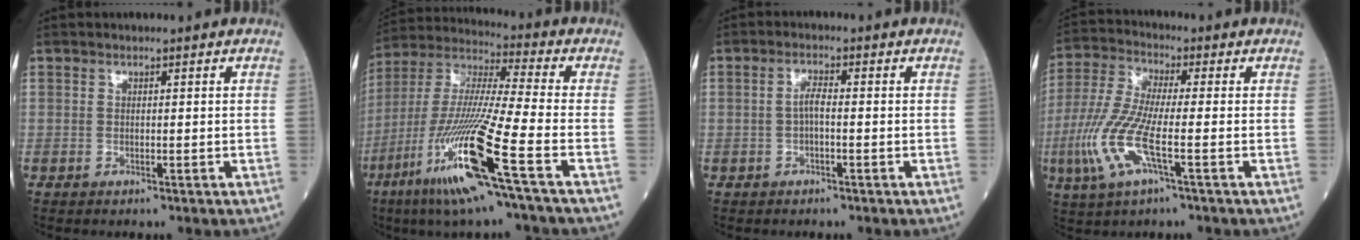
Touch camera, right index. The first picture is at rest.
{"total": 17.7, "force": [-8.0, -0.9, 15.8], "torque": [-0.337, -0.035, -0.158]}
{"total": 2.2, "force": [-0.5, 0.5, 2.0], "torque": [-0.037, 0.005, -0.012]}
{"total": 10.3, "force": [-3.1, 1.3, 9.7], "torque": [-0.222, -0.008, -0.069]}